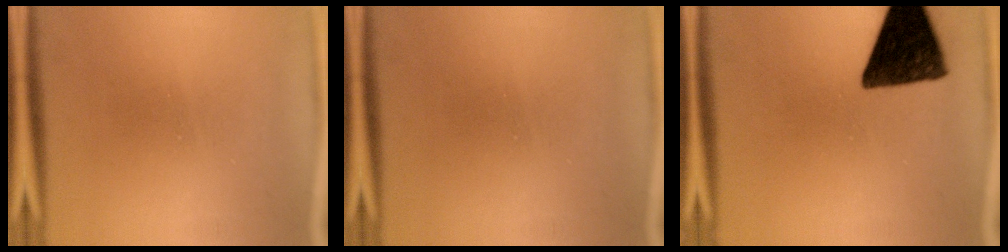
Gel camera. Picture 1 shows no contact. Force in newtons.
{"total": 0.0}
{"total": 13.5}